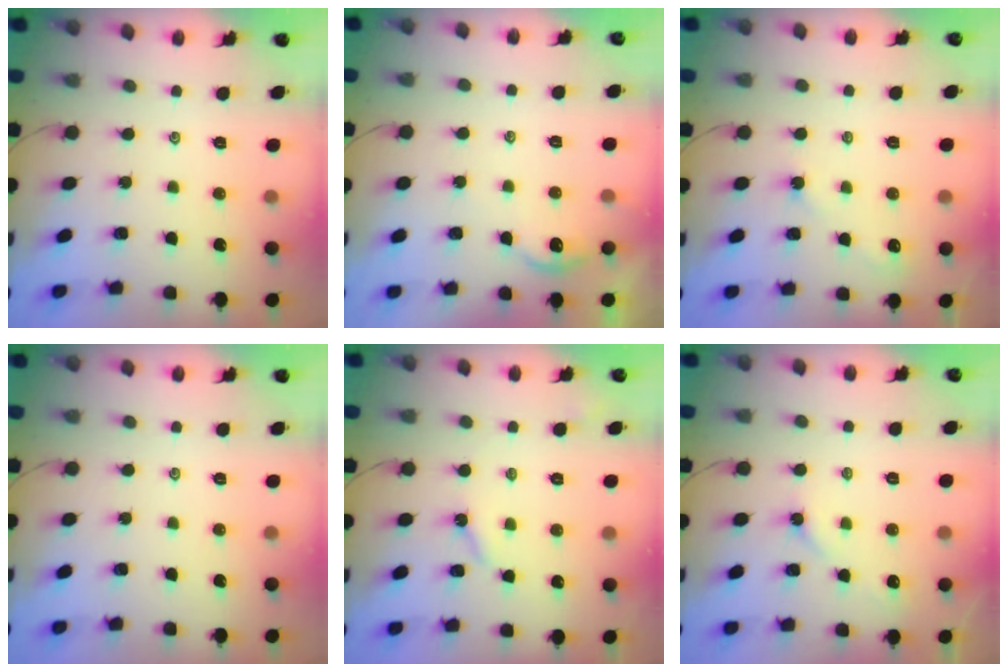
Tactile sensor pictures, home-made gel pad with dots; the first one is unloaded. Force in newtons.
{"total": 4.6, "press": 4.5, "slide": 0.3}
{"total": 3.1, "press": 3.1, "slide": 0.6}
{"total": 0.0}
{"total": 3.0, "press": 2.9, "slide": 0.6}
{"total": 4.7, "press": 4.6, "slide": 0.5}